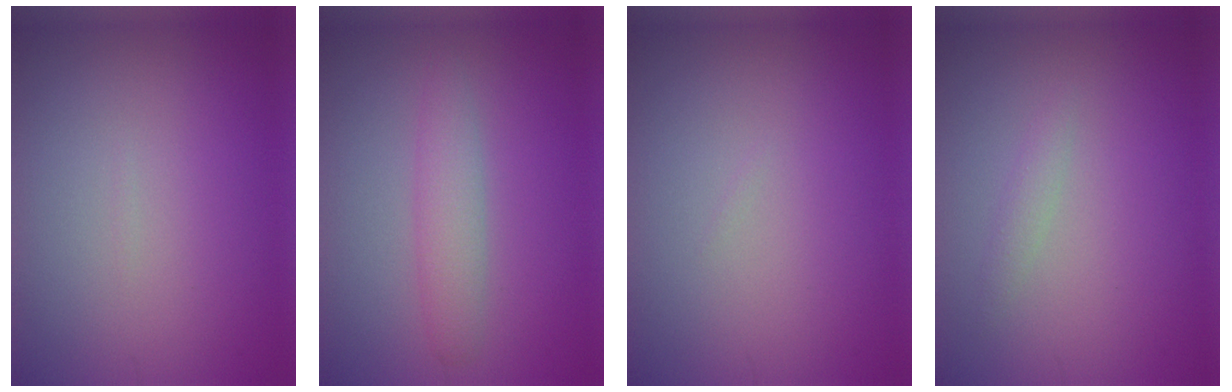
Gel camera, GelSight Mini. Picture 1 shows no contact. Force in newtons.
{"total": 2.5, "press": 2.5, "slide": 0.2}
{"total": 0.0}
{"total": 0.9, "press": 0.9, "slide": 0.1}